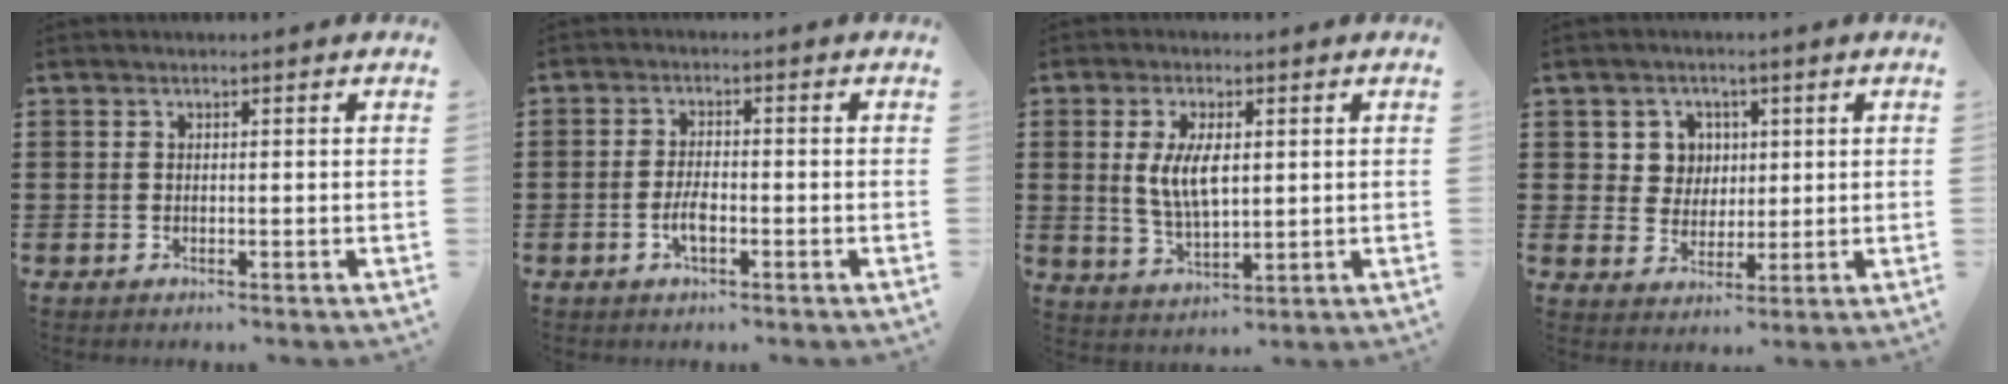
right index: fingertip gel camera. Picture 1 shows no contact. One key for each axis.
{"total": 3.1, "fx": -1.2, "fy": 1.2, "fz": 2.6, "tx": -0.059, "ty": -0.002, "tz": -0.025}
{"total": 6.7, "fx": 1.0, "fy": 3.0, "fz": 5.9, "tx": -0.126, "ty": 0.005, "tz": 0.015}
{"total": 5.0, "fx": 1.6, "fy": 4.6, "fz": 1.2, "tx": -0.047, "ty": 0.017, "tz": 0.029}